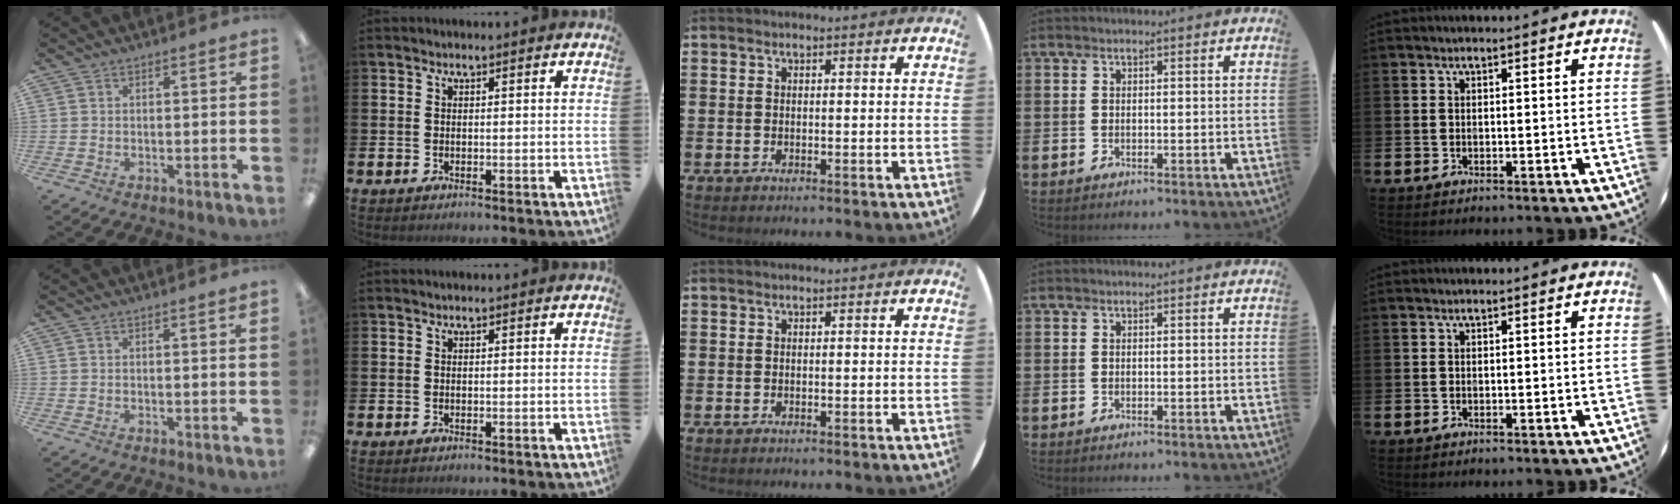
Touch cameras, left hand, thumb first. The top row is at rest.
{"thumb": {"total": 0.8, "force": [0.6, -0.2, 0.5], "torque": [-0.009, -0.001, 0.011]}}